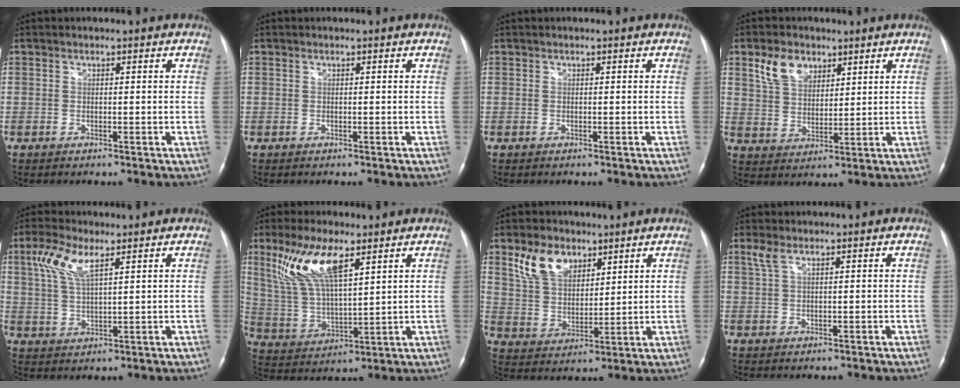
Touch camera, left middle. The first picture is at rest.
{"total": 0.0}
{"total": 0.0}
{"total": 6.8, "force": [4.1, 4.4, 3.3], "torque": [-0.073, 0.015, 0.084]}
{"total": 6.8, "force": [3.5, 1.8, 5.5], "torque": [-0.128, 0.013, 0.073]}
{"total": 11.9, "force": [6.5, 3.2, 9.5], "torque": [-0.209, 0.010, 0.133]}
{"total": 8.9, "force": [5.3, 5.5, 4.6], "torque": [-0.097, 0.017, 0.109]}
{"total": 2.2, "force": [1.3, 0.6, 1.6], "torque": [-0.051, 0.015, 0.035]}